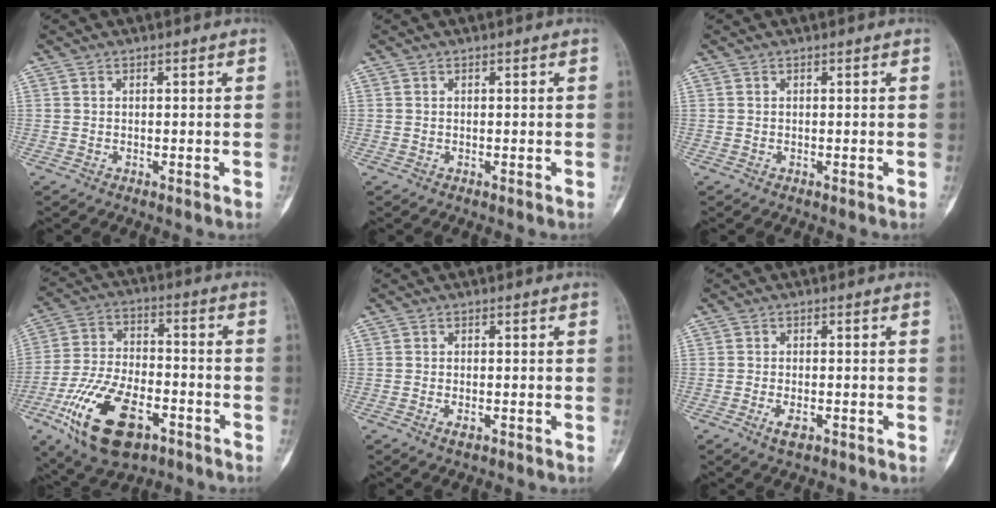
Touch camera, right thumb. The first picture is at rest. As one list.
[{"total": 0.0}, {"total": 0.0}, {"total": 18.4, "force": [-8.6, 9.5, 13.1], "torque": [-0.241, 0.036, -0.146]}, {"total": 1.5, "force": [-0.8, 0.8, 1.0], "torque": [-0.020, 0.004, -0.012]}, {"total": 2.7, "force": [-1.4, 1.3, 2.0], "torque": [-0.038, 0.002, -0.024]}]